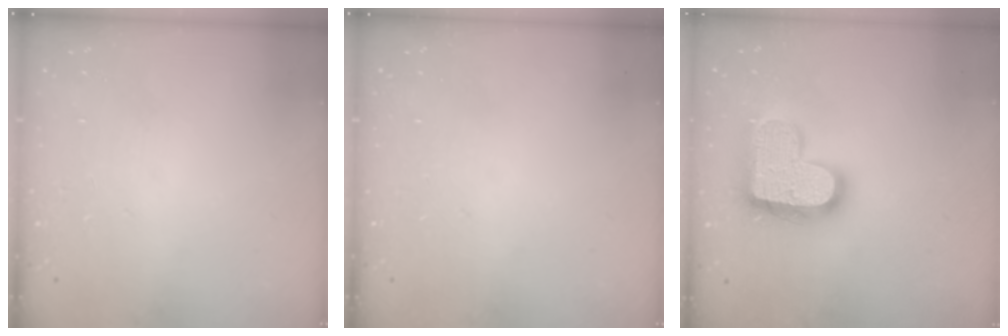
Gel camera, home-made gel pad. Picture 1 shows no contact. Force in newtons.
{"total": 0.0}
{"total": 17.6, "press": 17.5, "slide": 1.0}